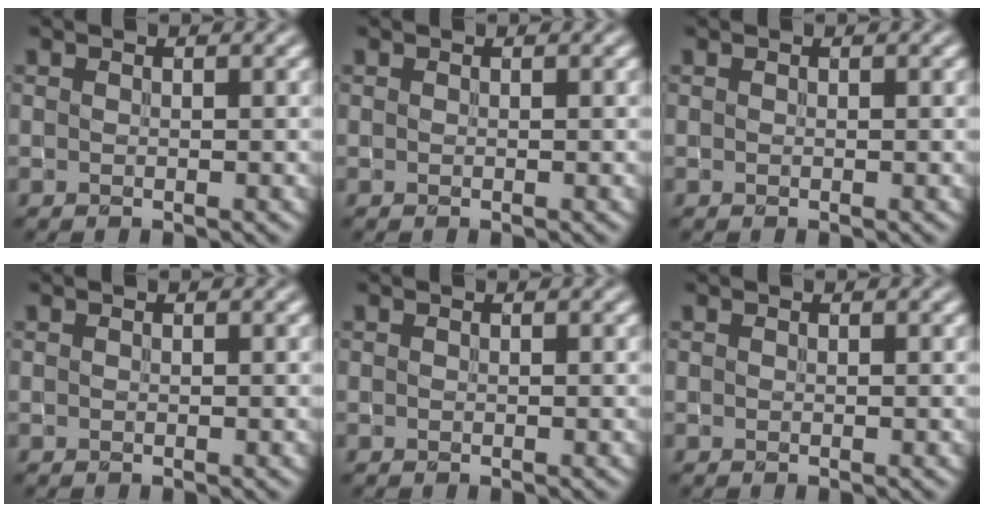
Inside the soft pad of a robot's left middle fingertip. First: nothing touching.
{"total": 0.0}
{"total": 0.0}
{"total": 0.0}
{"total": 0.0}
{"total": 0.0}